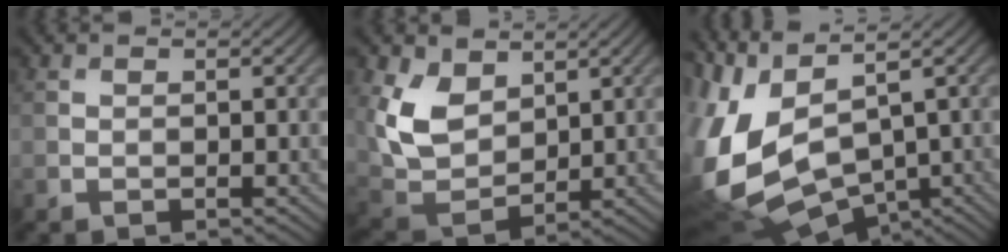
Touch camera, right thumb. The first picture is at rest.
{"total": 8.6, "force": [3.5, 5.7, 5.5], "torque": [-0.136, -0.010, 0.075]}
{"total": 14.5, "force": [0.0, 8.9, 11.5], "torque": [-0.306, -0.040, 0.051]}